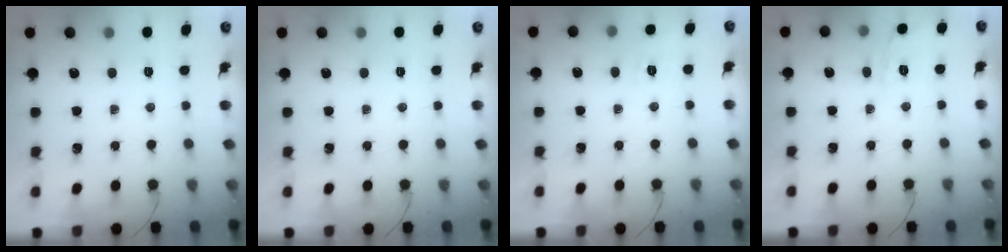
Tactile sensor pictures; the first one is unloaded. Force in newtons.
{"total": 0.0}
{"total": 2.4, "press": 1.1, "slide": 2.1}
{"total": 8.6, "press": 8.4, "slide": 1.7}